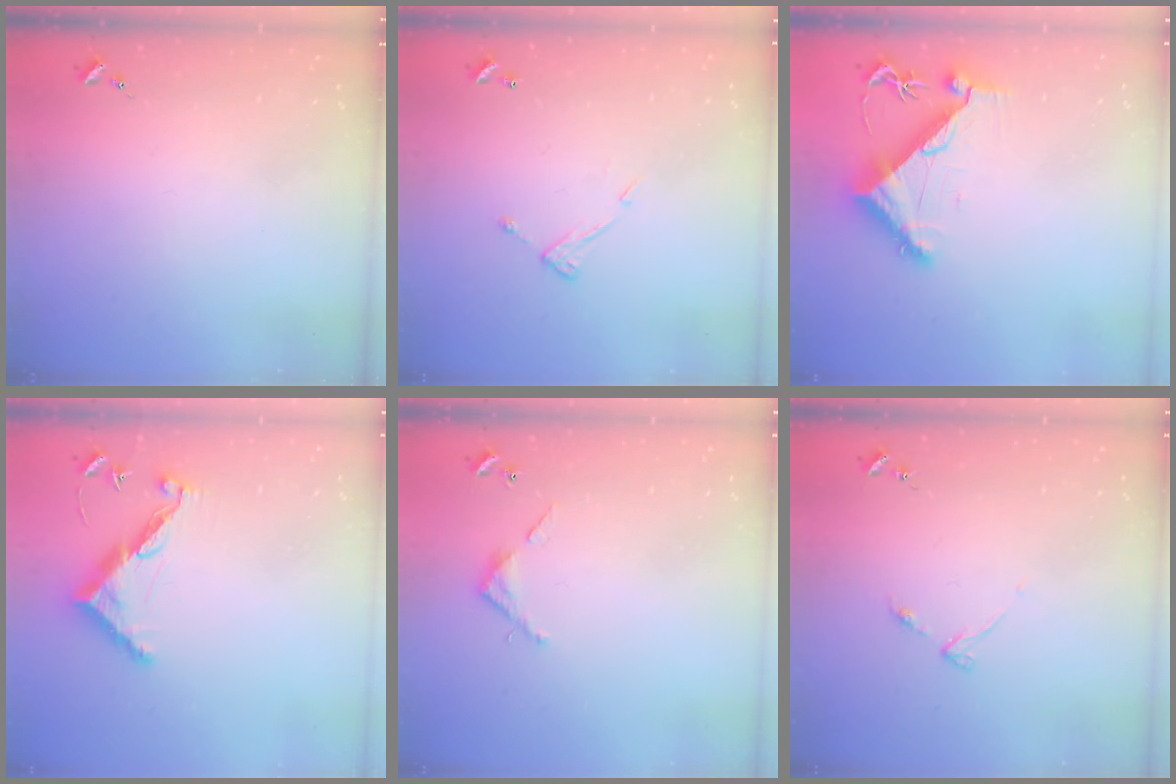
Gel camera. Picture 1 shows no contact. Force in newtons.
{"total": 7.0, "press": 7.0, "slide": 0.4}
{"total": 8.5, "press": 8.4, "slide": 1.4}
{"total": 10.6, "press": 10.6, "slide": 0.4}
{"total": 3.5, "press": 3.5, "slide": 0.2}
{"total": 4.2, "press": 4.1, "slide": 0.4}